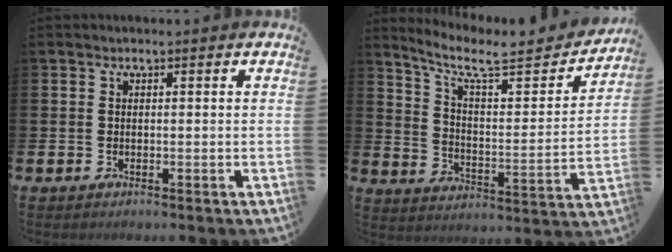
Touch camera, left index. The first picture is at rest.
{"total": 7.4, "force": [6.2, 1.7, 3.7], "torque": [-0.095, -0.048, 0.097]}